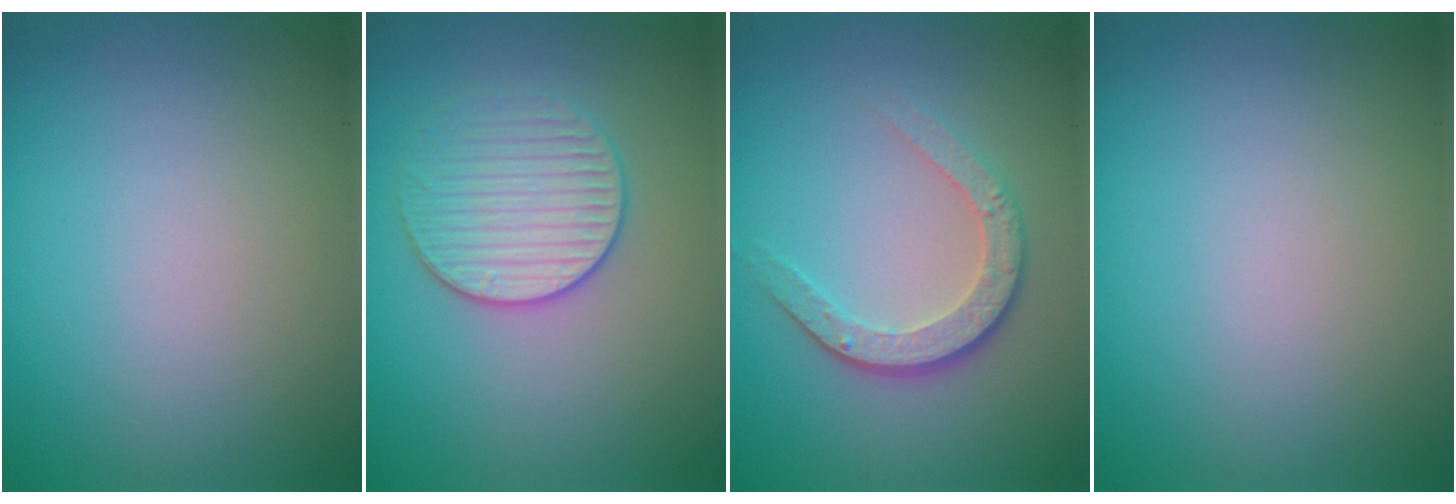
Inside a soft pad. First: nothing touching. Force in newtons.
{"total": 3.2, "press": 3.1, "slide": 0.5}
{"total": 3.4, "press": 2.6, "slide": 2.2}
{"total": 0.0}